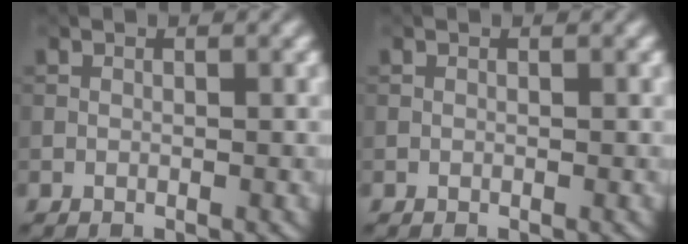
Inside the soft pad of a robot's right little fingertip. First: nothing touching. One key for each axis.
{"total": 0.0}